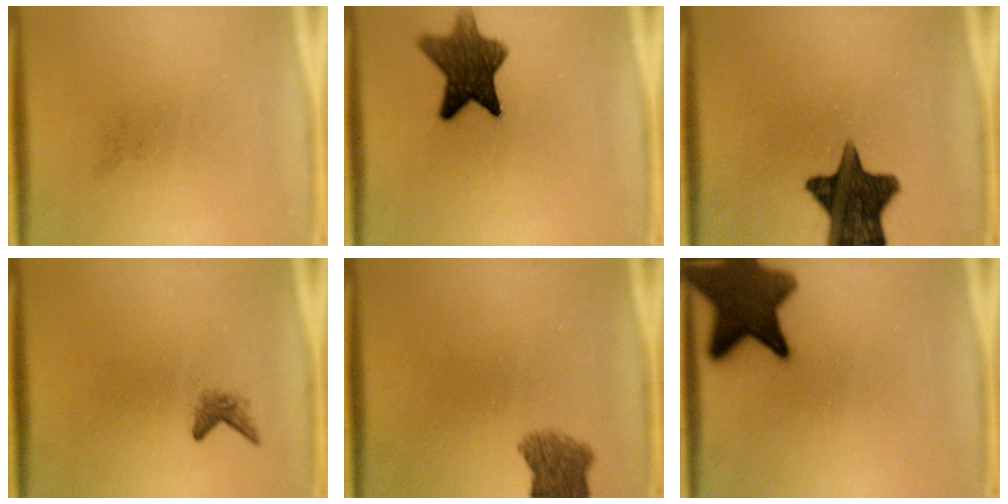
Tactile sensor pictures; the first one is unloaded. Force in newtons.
{"total": 10.3}
{"total": 14.7}
{"total": 1.4}
{"total": 4.9}
{"total": 13.4}